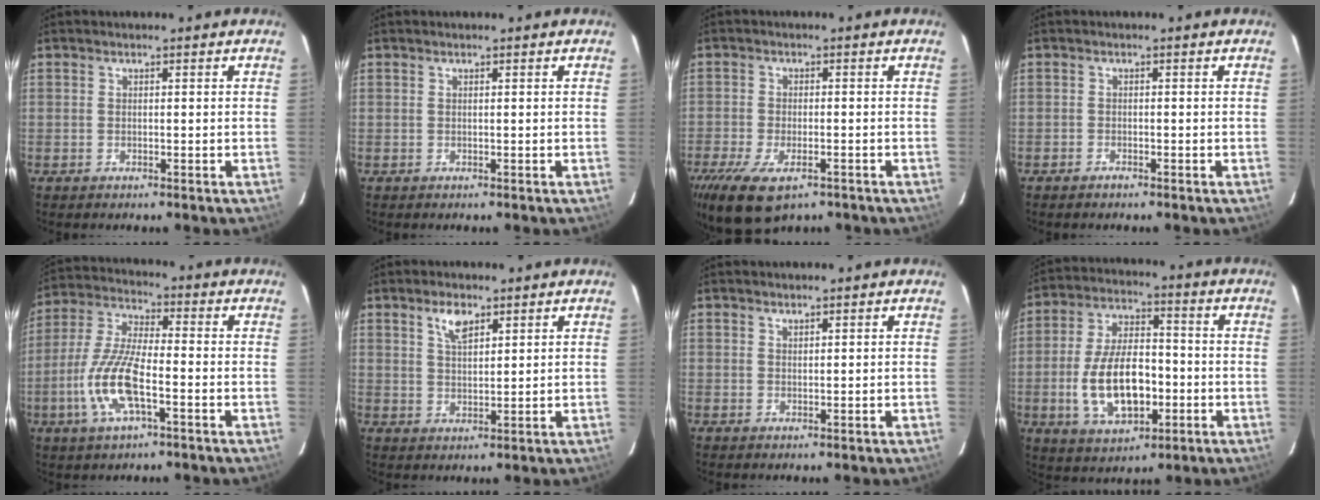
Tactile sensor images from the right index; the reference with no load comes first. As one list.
[{"total": 0.0}, {"total": 11.7, "force": [-7.2, 5.2, 7.6], "torque": [-0.174, -0.043, -0.120]}, {"total": 0.9, "force": [-0.8, 0.3, 0.1], "torque": [-0.002, -0.001, -0.017]}, {"total": 12.4, "force": [-4.2, 3.6, 11.1], "torque": [-0.242, -0.004, -0.085]}, {"total": 4.5, "force": [2.9, 1.8, 3.0], "torque": [-0.051, 0.001, 0.053]}, {"total": 0.9, "force": [0.8, 0.2, 0.1], "torque": [-0.001, -0.001, 0.016]}, {"total": 14.6, "force": [-3.4, 7.5, 12.0], "torque": [-0.242, 0.004, -0.045]}]